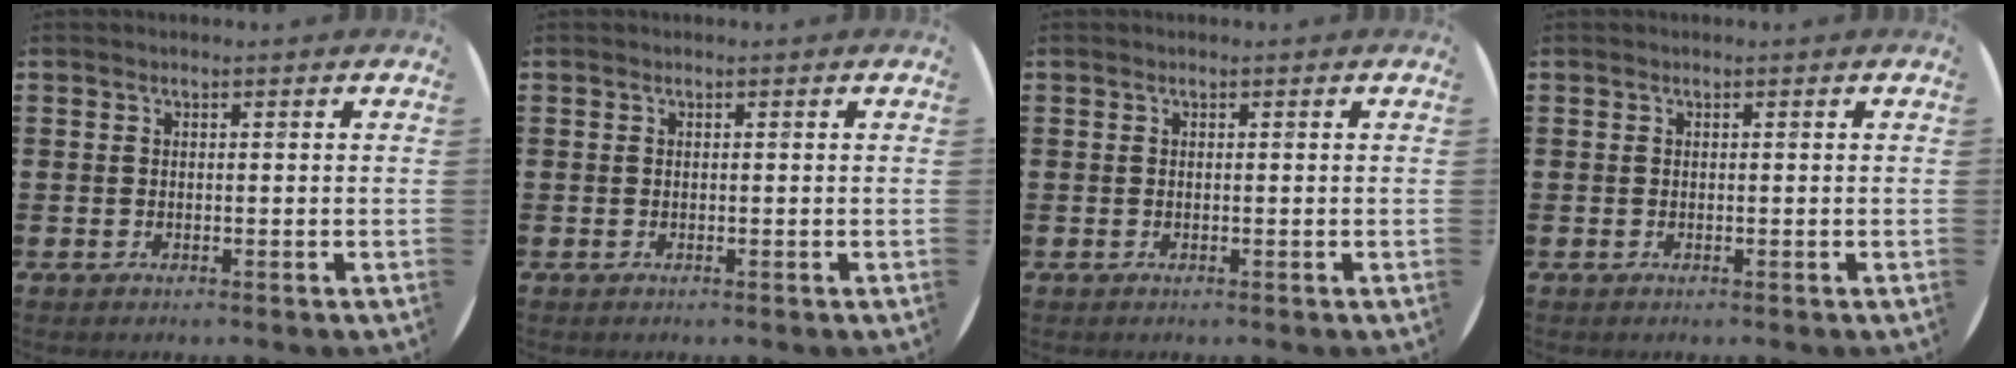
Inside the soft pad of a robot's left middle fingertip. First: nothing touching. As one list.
[{"total": 0.0}, {"total": 0.0}, {"total": 0.0}]